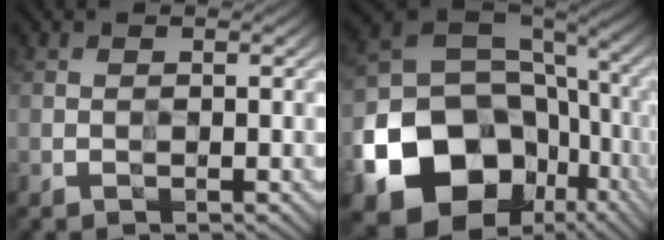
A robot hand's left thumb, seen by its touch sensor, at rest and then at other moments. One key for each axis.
{"total": 19.4, "fx": -7.5, "fy": 14.6, "fz": 10.3, "tx": -0.249, "ty": -0.031, "tz": -0.119}